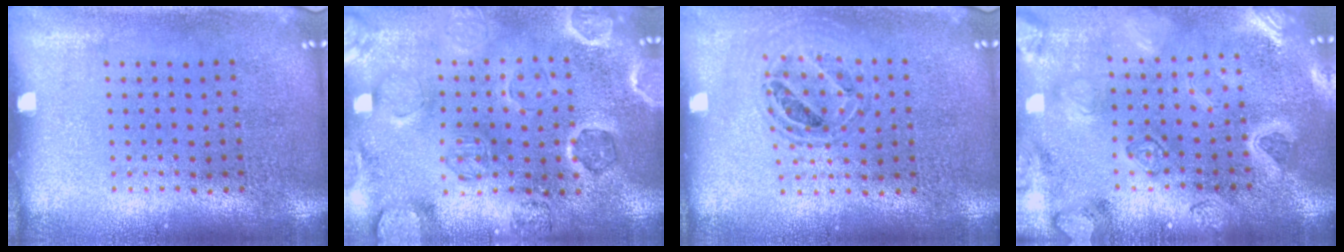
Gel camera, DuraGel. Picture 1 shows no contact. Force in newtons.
{"total": 1.6, "press": 1.6, "slide": 0.2}
{"total": 0.8, "press": 0.8, "slide": 0.2}
{"total": 3.6, "press": 3.2, "slide": 1.5}